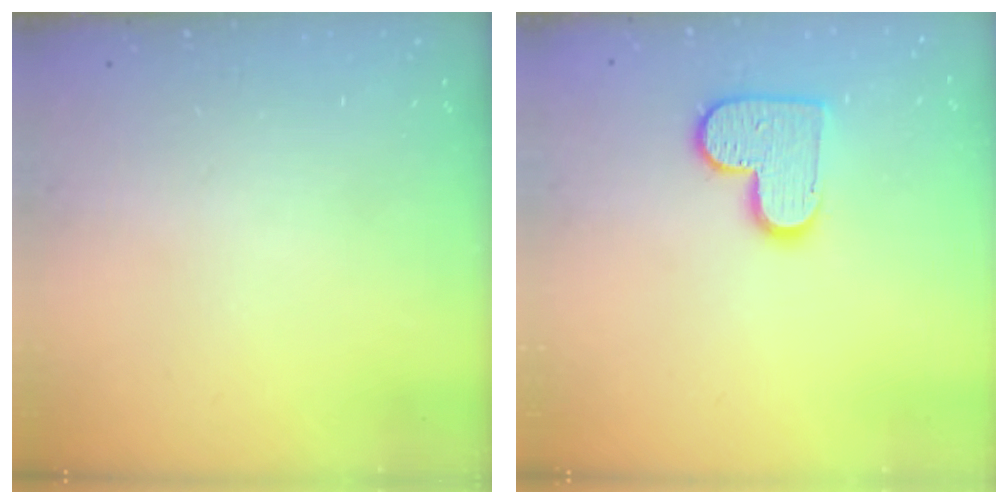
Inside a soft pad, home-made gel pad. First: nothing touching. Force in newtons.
{"total": 11.5, "press": 11.4, "slide": 0.6}